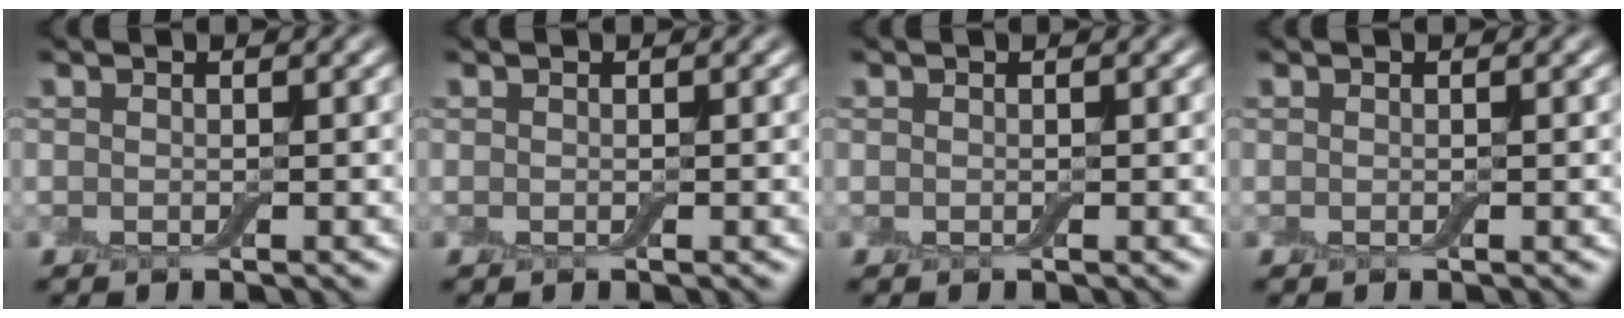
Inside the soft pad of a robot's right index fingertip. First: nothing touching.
{"total": 0.0}
{"total": 0.0}
{"total": 0.0}